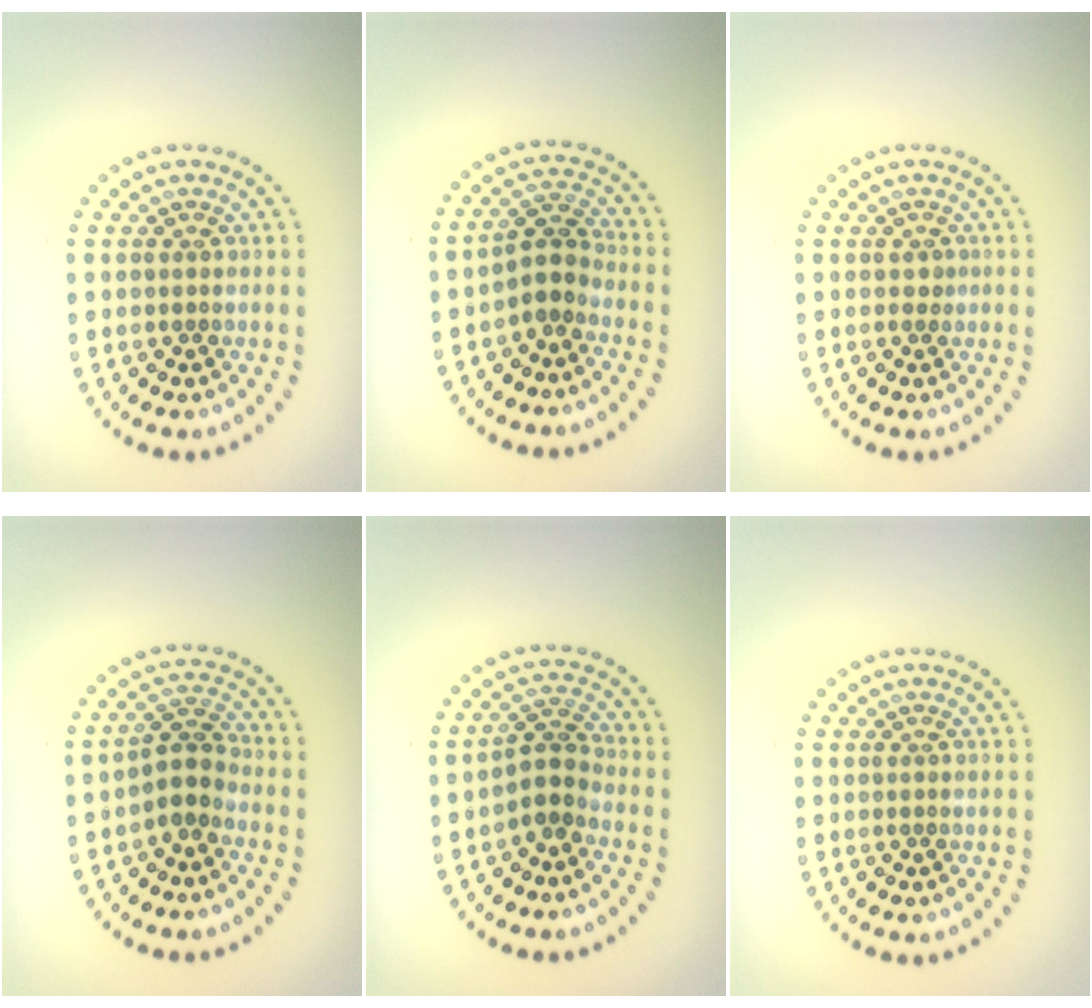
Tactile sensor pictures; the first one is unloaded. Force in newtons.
{"total": 2.6, "press": 2.1, "slide": 1.6}
{"total": 0.7, "press": 0.4, "slide": 0.5}
{"total": 2.7, "press": 2.1, "slide": 1.6}
{"total": 2.6, "press": 1.9, "slide": 1.7}
{"total": 0.0}